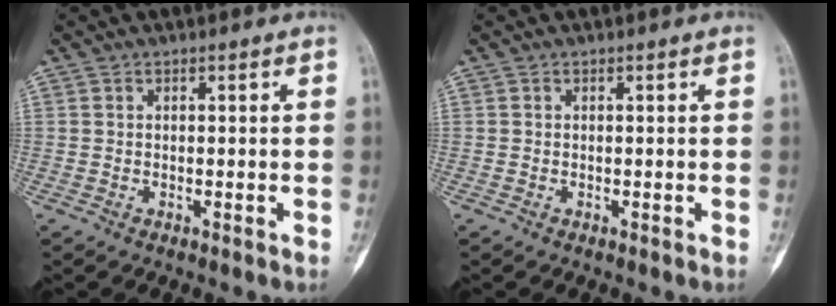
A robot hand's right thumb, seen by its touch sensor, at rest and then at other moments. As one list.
[{"total": 0.0}]